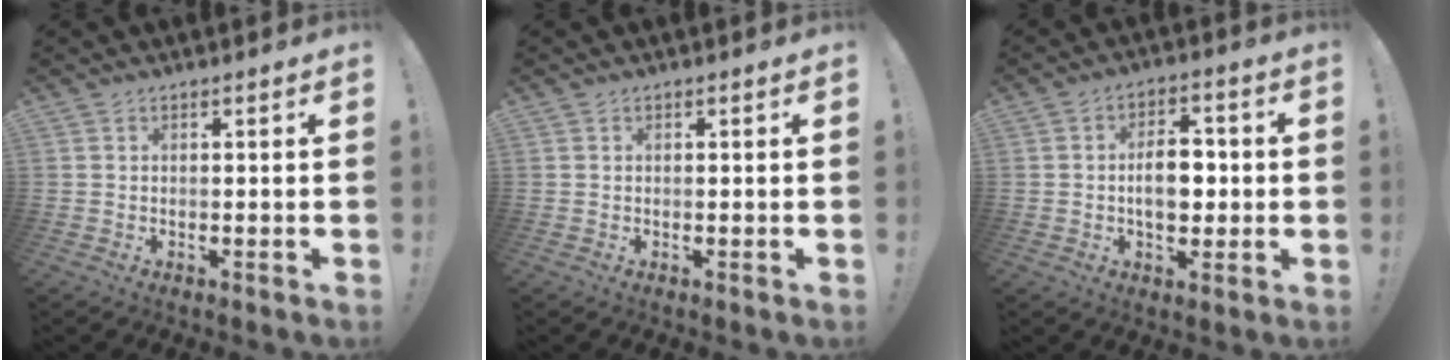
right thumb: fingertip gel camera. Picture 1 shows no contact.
{"total": 0.0}
{"total": 9.9, "force": [-0.5, 6.4, 7.5], "torque": [-0.122, 0.010, -0.010]}